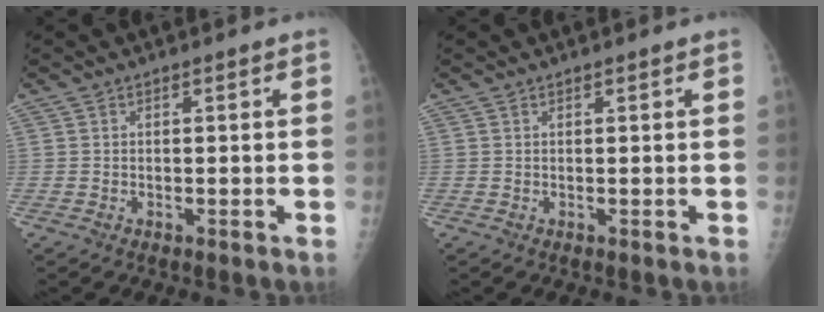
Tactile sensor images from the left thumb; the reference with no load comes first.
{"total": 0.0}